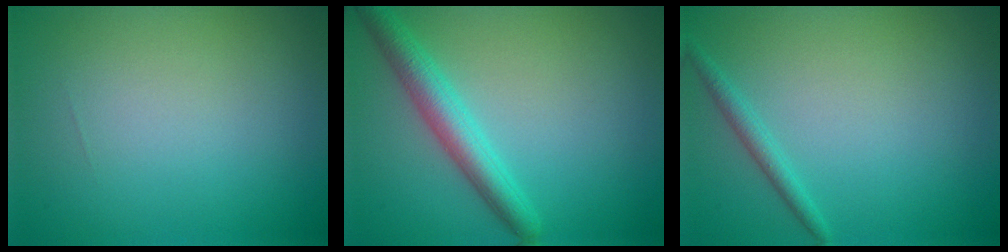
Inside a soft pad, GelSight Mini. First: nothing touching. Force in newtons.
{"total": 3.9, "press": 3.9, "slide": 0.1}
{"total": 1.5, "press": 1.5, "slide": 0.1}